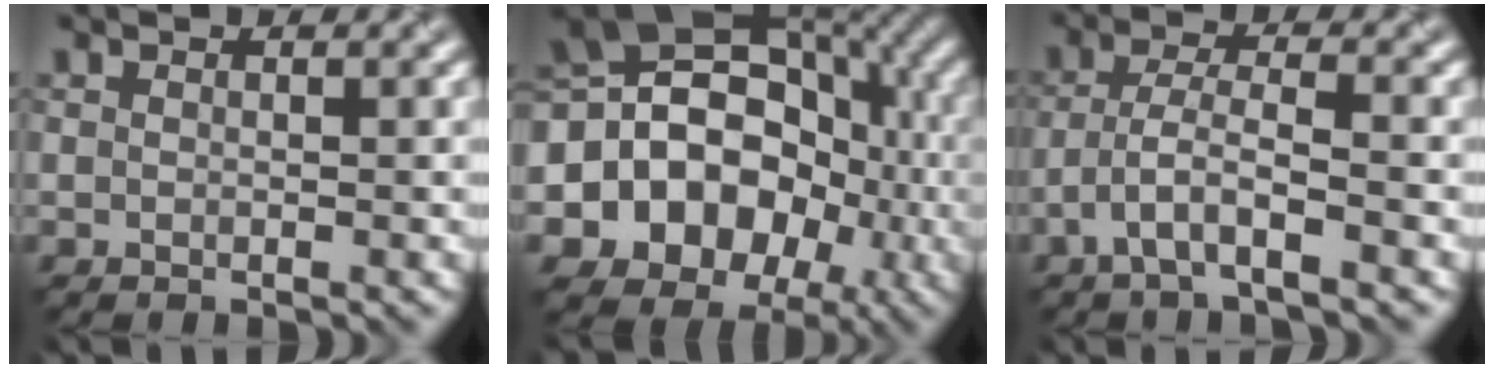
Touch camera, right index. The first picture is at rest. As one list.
[{"total": 15.0, "force": [-0.7, 12.5, 8.3], "torque": [-0.147, 0.025, -0.028]}, {"total": 3.4, "force": [-1.8, 0.5, 2.8], "torque": [-0.056, 0.010, -0.044]}]